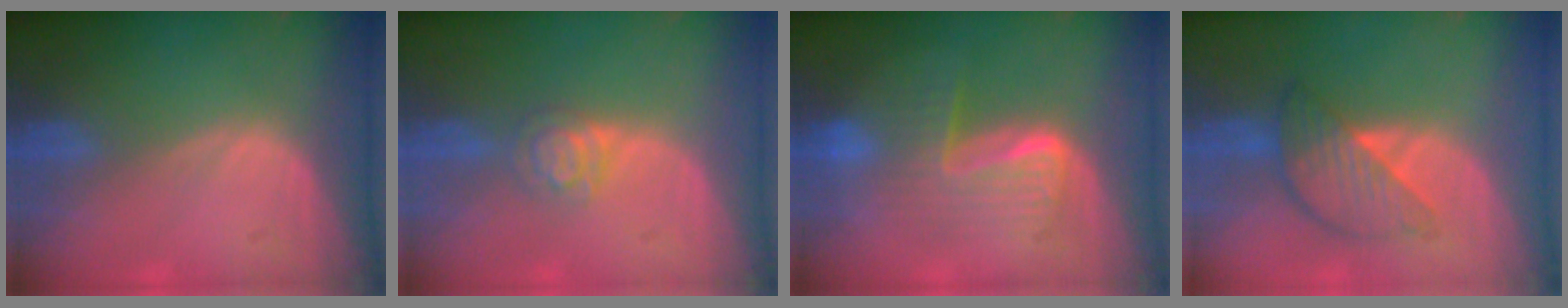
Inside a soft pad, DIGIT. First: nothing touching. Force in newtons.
{"total": 3.9, "press": 3.6, "slide": 1.5}
{"total": 7.4, "press": 7.4, "slide": 0.2}
{"total": 6.2, "press": 6.2, "slide": 0.4}